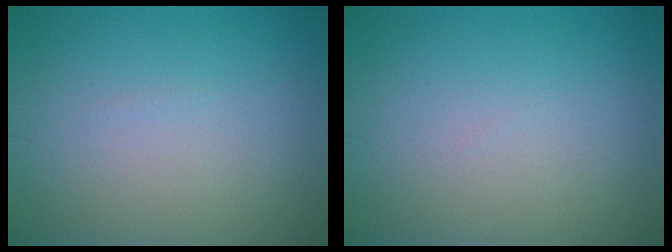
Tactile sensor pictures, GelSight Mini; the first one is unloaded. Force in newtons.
{"total": 0.0}